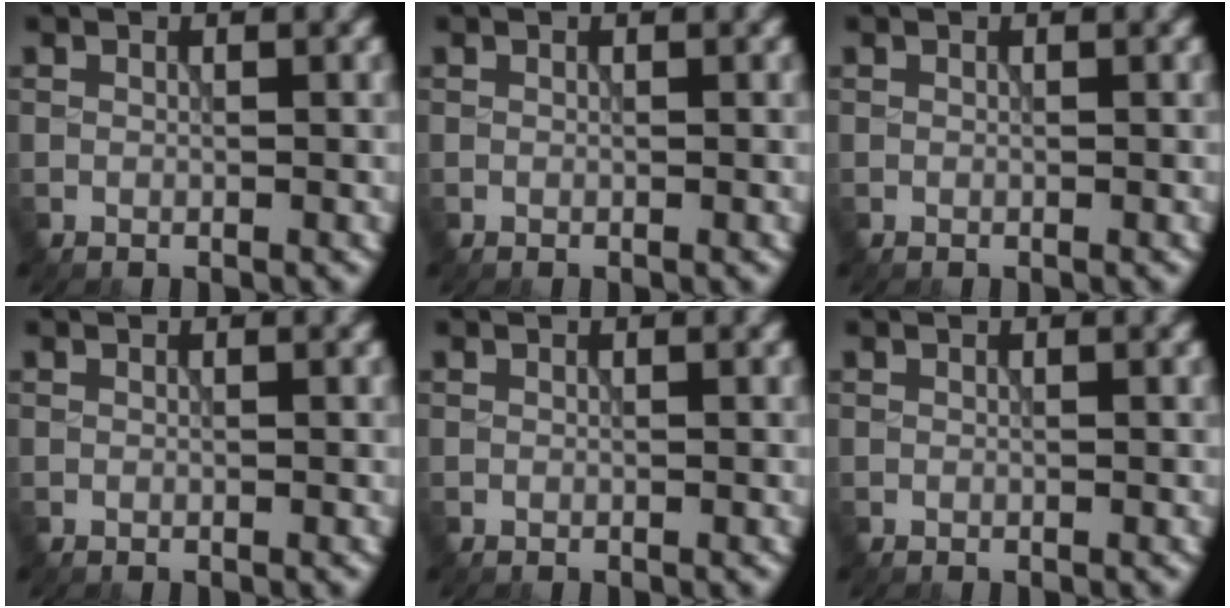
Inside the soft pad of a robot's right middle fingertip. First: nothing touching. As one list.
[{"total": 0.0}, {"total": 0.0}, {"total": 0.0}, {"total": 0.0}, {"total": 0.0}]